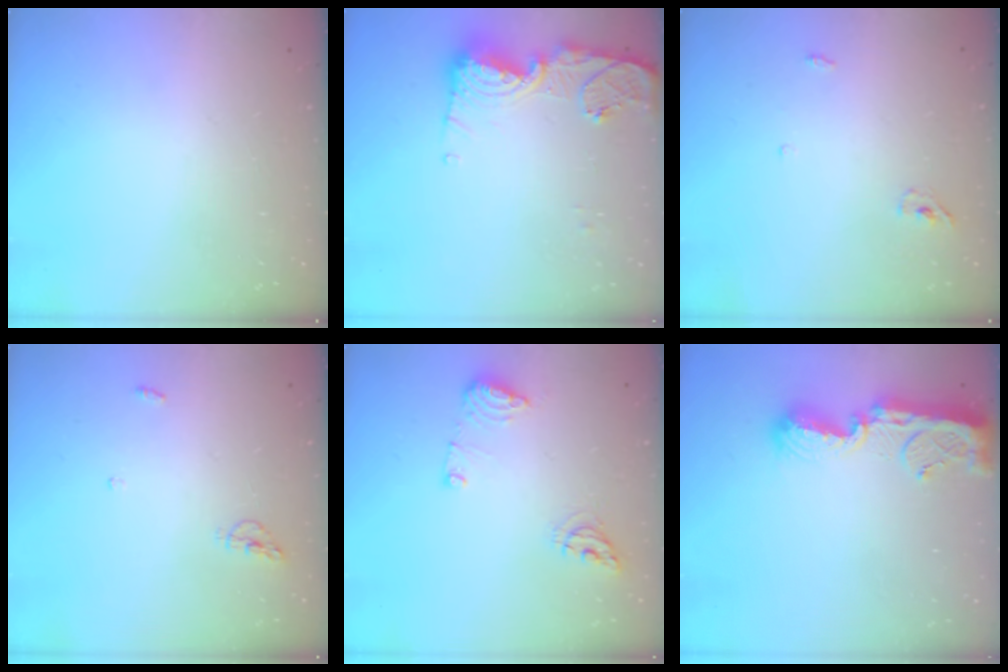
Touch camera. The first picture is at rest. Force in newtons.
{"total": 13.5, "press": 13.4, "slide": 1.3}
{"total": 3.3, "press": 3.3, "slide": 0.7}
{"total": 4.6, "press": 4.5, "slide": 1.0}
{"total": 9.0, "press": 8.9, "slide": 0.9}
{"total": 11.2, "press": 11.2, "slide": 1.0}